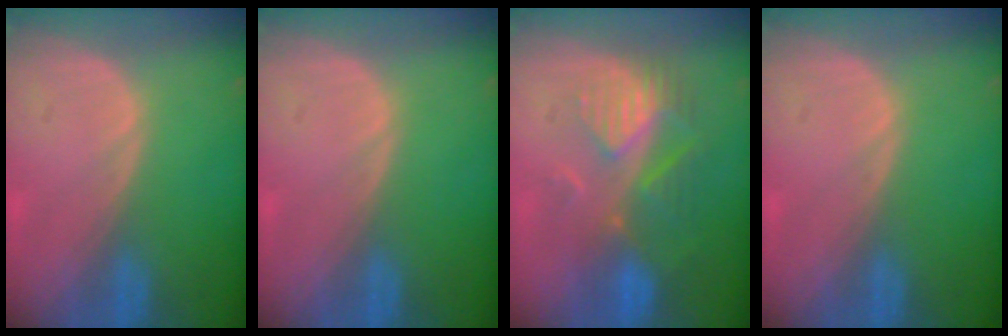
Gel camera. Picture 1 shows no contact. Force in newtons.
{"total": 0.0}
{"total": 8.8, "press": 8.0, "slide": 3.8}
{"total": 0.0}